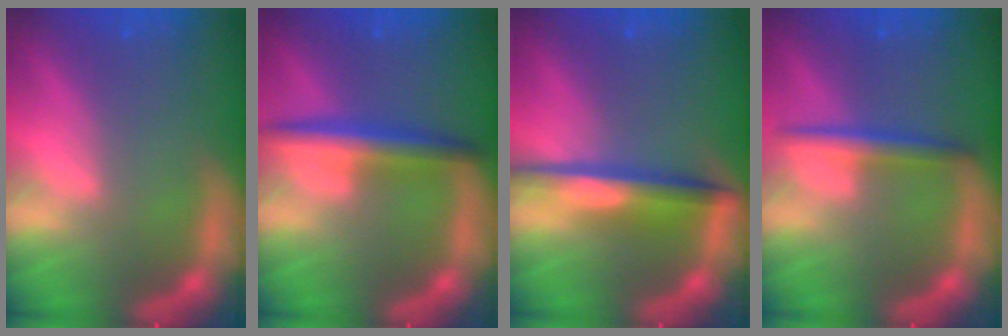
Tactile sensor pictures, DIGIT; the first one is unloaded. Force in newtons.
{"total": 4.5}
{"total": 5.0}
{"total": 3.0}